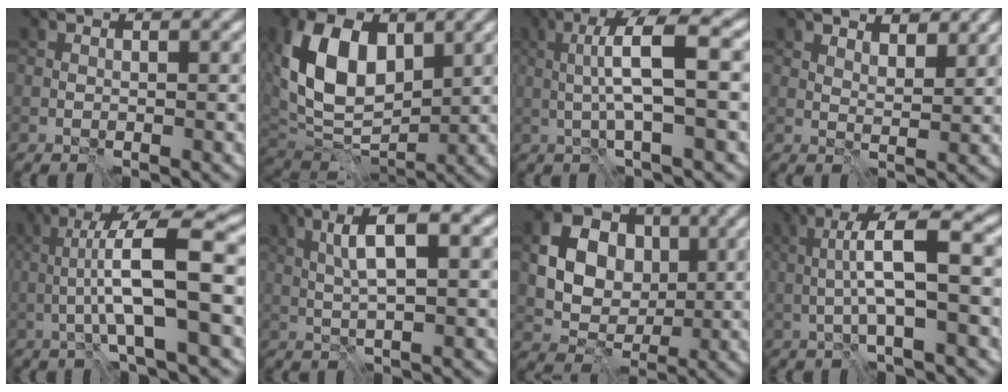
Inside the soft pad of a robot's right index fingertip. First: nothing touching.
{"total": 9.8, "force": [2.7, 6.3, 7.0], "torque": [-0.147, -0.002, 0.046]}
{"total": 6.0, "force": [0.7, 1.0, 5.9], "torque": [-0.107, 0.018, 0.009]}
{"total": 3.2, "force": [2.8, 1.0, 1.3], "torque": [-0.015, -0.006, 0.042]}
{"total": 8.8, "force": [-0.7, 1.4, 8.6], "torque": [-0.139, 0.021, -0.014]}
{"total": 5.0, "force": [1.5, 1.0, 4.7], "torque": [-0.089, 0.011, 0.029]}
{"total": 11.5, "force": [2.7, 9.9, 5.3], "torque": [-0.113, 0.022, 0.051]}
{"total": 6.6, "force": [0.2, 1.2, 6.5], "torque": [-0.112, 0.022, -0.001]}